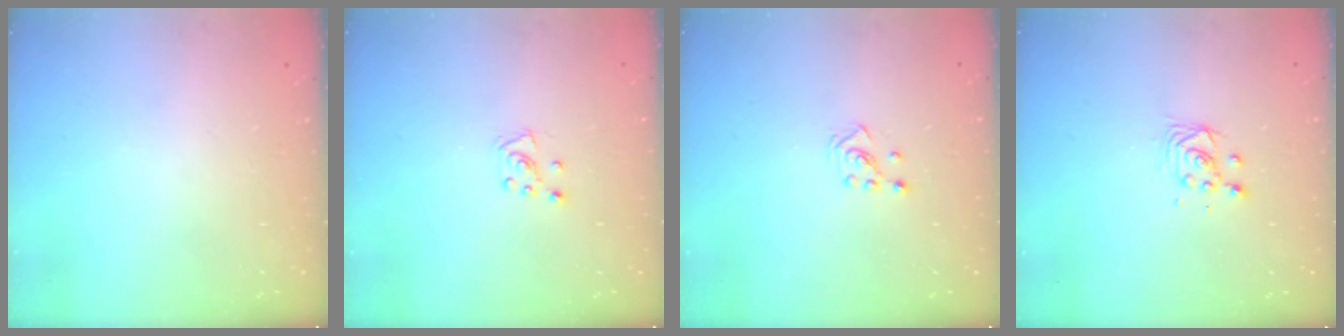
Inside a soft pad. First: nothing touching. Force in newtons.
{"total": 5.9, "press": 5.8, "slide": 0.7}
{"total": 2.3, "press": 2.2, "slide": 0.8}
{"total": 3.1, "press": 3.1, "slide": 0.3}